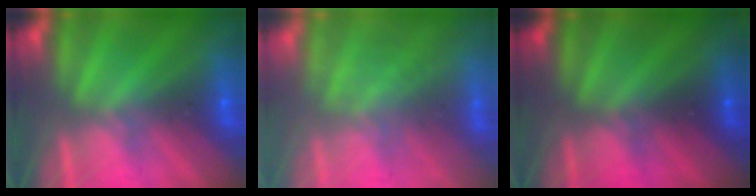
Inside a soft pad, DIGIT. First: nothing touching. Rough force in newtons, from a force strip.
{"total": 3.5}
{"total": 2.0}